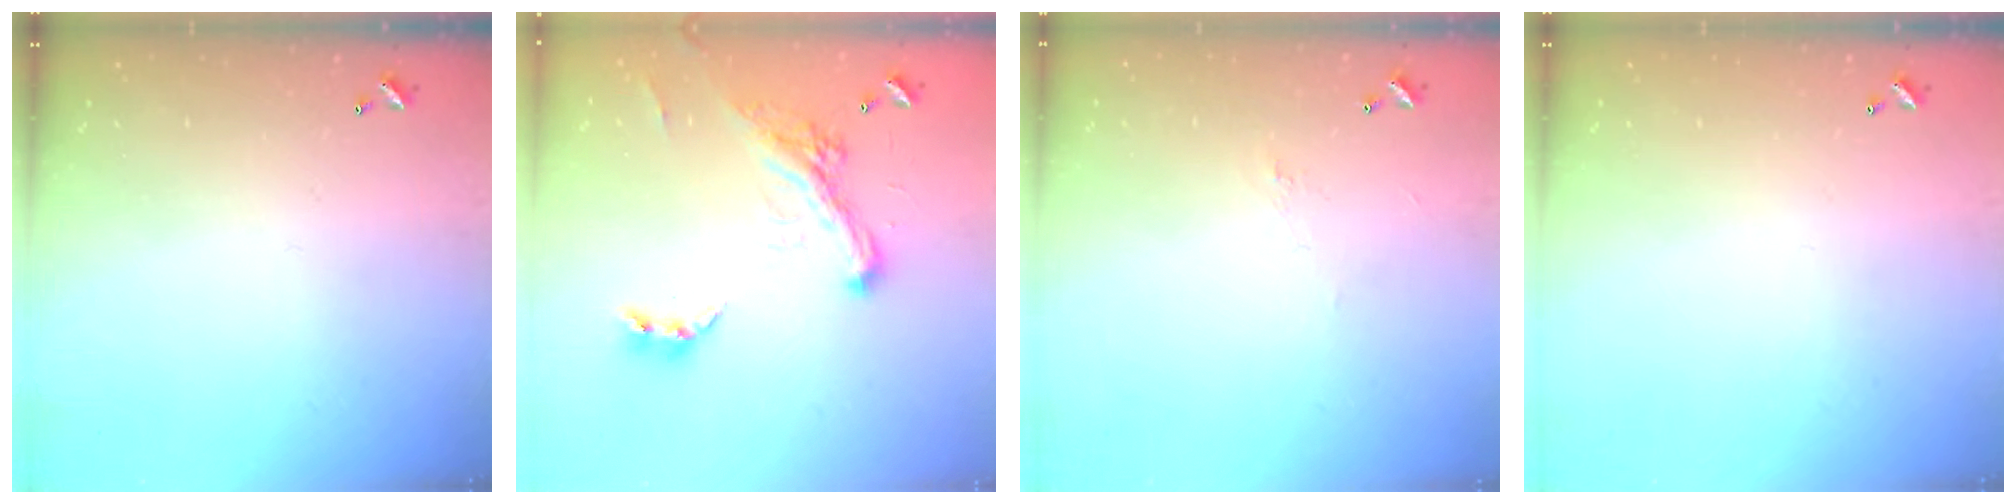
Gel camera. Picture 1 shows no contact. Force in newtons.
{"total": 4.6, "press": 4.4, "slide": 1.4}
{"total": 1.6, "press": 1.5, "slide": 0.5}
{"total": 0.0}